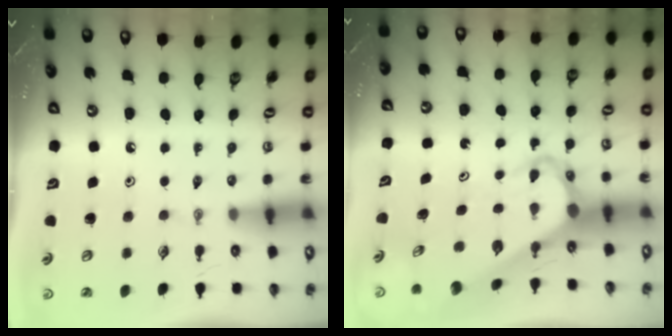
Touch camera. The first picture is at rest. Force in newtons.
{"total": 4.7, "press": 4.7, "slide": 0.2}